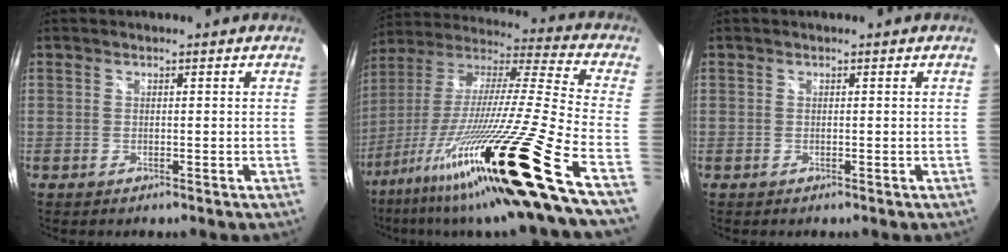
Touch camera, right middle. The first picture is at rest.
{"total": 29.5, "force": [-16.6, -1.0, 24.4], "torque": [-0.389, -0.078, -0.291]}
{"total": 0.0}